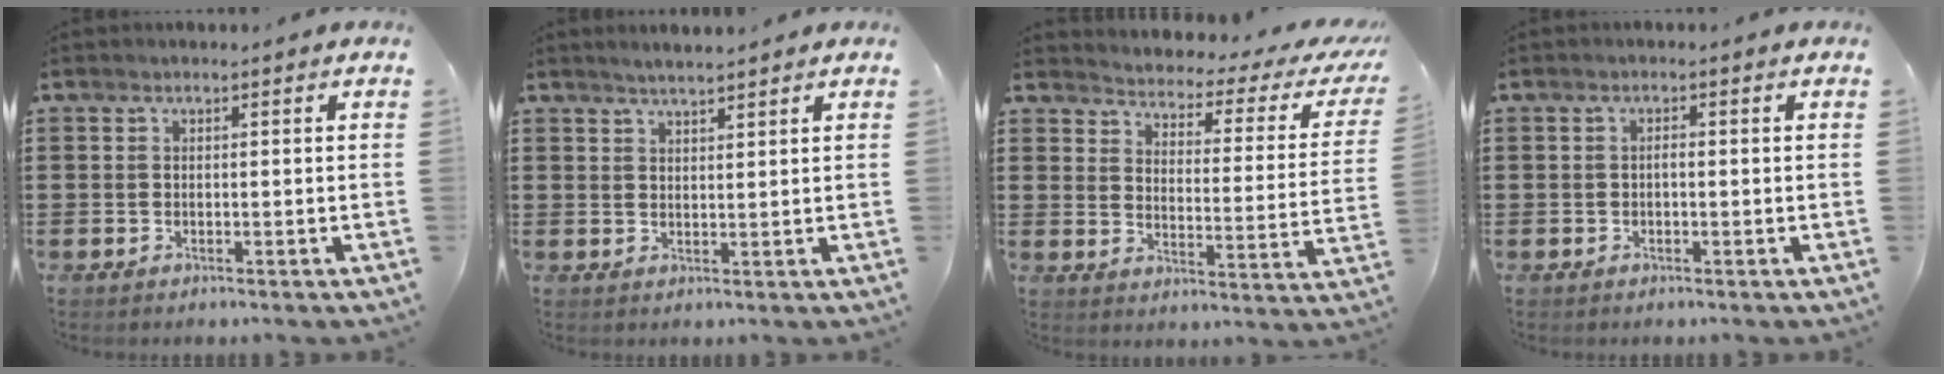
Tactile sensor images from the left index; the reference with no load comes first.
{"total": 1.9, "force": [1.8, 0.0, 0.4], "torque": [-0.011, 0.004, 0.034]}
{"total": 2.5, "force": [2.4, 0.4, 0.7], "torque": [-0.035, -0.025, 0.030]}
{"total": 0.9, "force": [-0.2, 0.3, 0.8], "torque": [-0.018, 0.000, -0.004]}